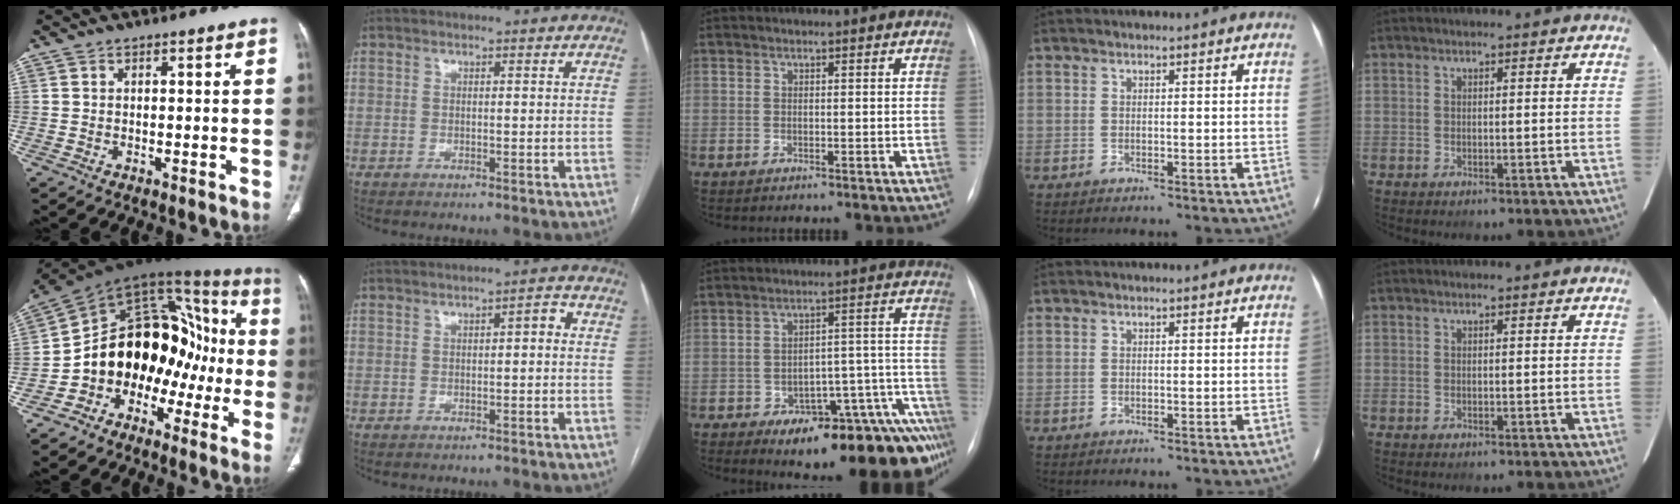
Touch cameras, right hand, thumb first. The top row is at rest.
{"thumb": {"total": 20.7, "force": [-4.6, 14.7, 13.9], "torque": [-0.145, 0.107, -0.077]}, "index": {"total": 1.9, "force": [0.0, 0.6, 1.8], "torque": [-0.021, 0.011, -0.001]}, "middle": {"total": 19.0, "force": [-12.9, 6.2, 12.5], "torque": [-0.052, 0.065, -0.164]}}